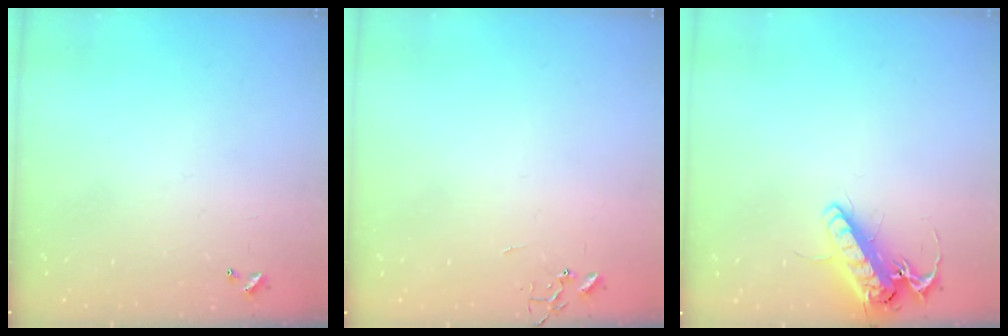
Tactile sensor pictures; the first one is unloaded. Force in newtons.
{"total": 0.0}
{"total": 14.6, "press": 14.4, "slide": 2.6}